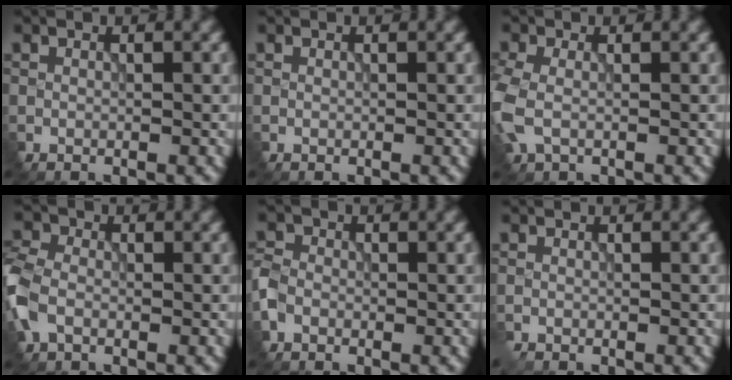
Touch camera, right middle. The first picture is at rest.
{"total": 0.0}
{"total": 3.4, "force": [-0.5, 2.2, 2.5], "torque": [-0.083, -0.003, -0.015]}
{"total": 4.4, "force": [-1.3, 3.3, 2.7], "torque": [-0.081, 0.002, -0.043]}
{"total": 2.1, "force": [-1.2, 1.7, 0.7], "torque": [-0.026, 0.003, -0.038]}
{"total": 1.1, "force": [-1.1, 0.1, 0.2], "torque": [-0.005, 0.001, -0.019]}